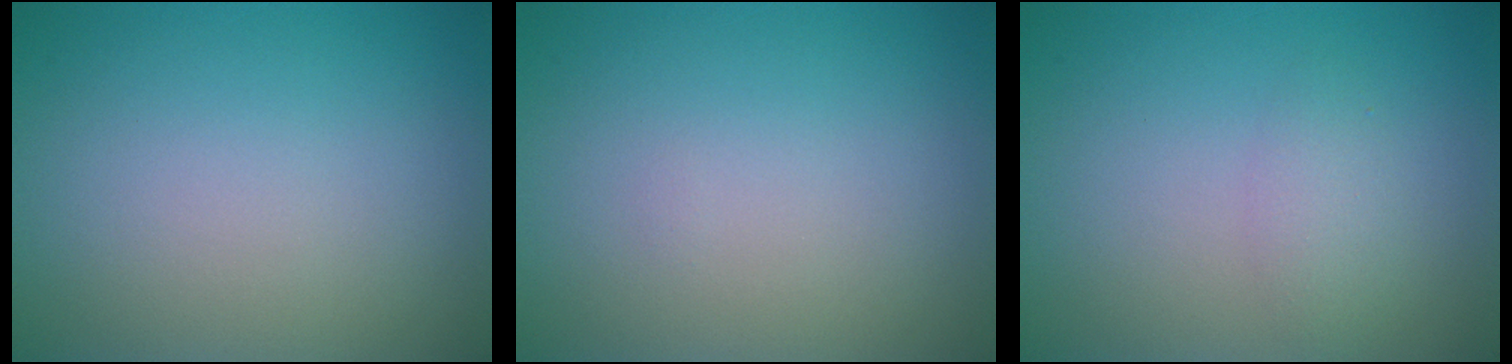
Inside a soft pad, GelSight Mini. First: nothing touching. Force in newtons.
{"total": 0.0}
{"total": 1.6, "press": 1.6, "slide": 0.0}